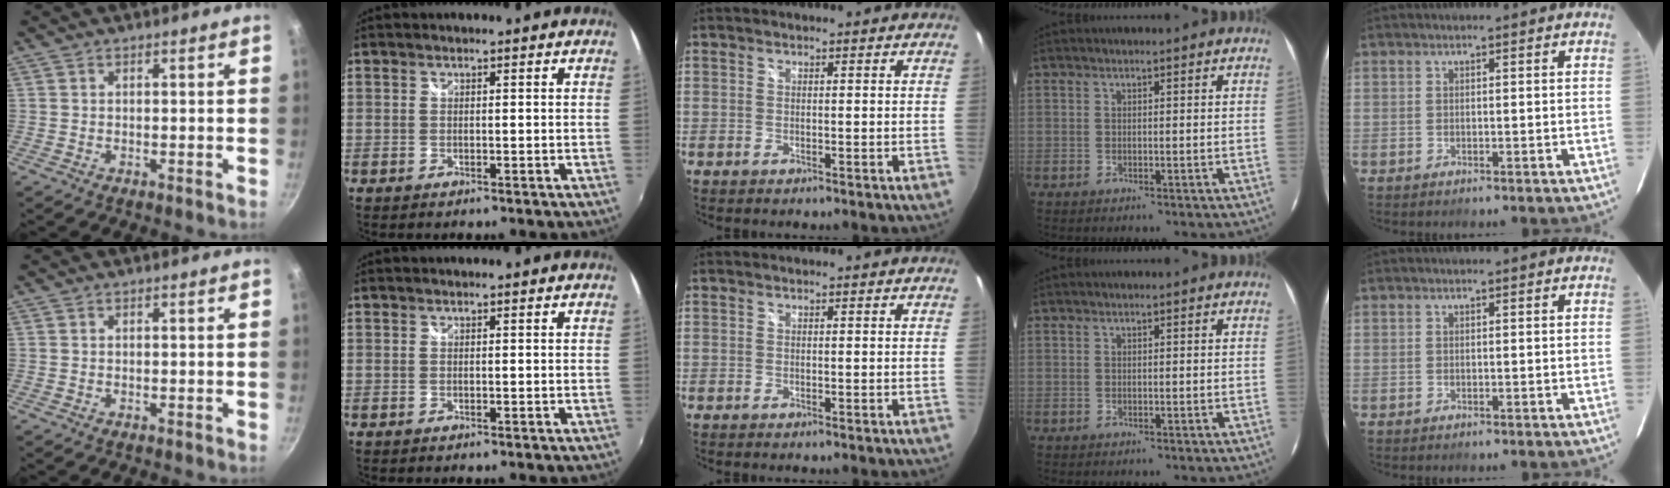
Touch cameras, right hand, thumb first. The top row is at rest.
{}